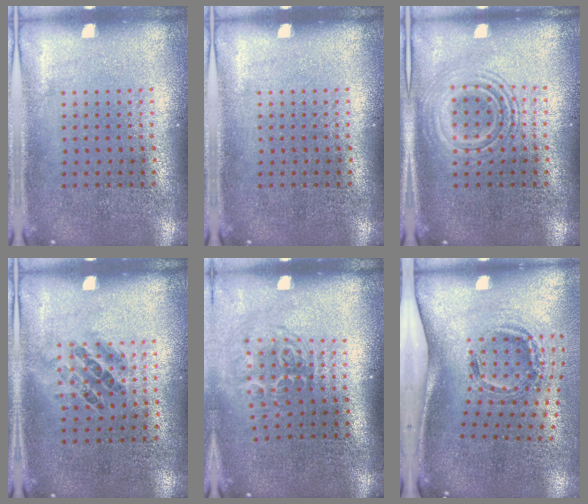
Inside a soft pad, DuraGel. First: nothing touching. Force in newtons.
{"total": 0.0}
{"total": 2.6, "press": 2.6, "slide": 0.4}
{"total": 0.9, "press": 0.6, "slide": 0.7}
{"total": 1.7, "press": 1.1, "slide": 1.2}
{"total": 1.6, "press": 1.1, "slide": 1.1}